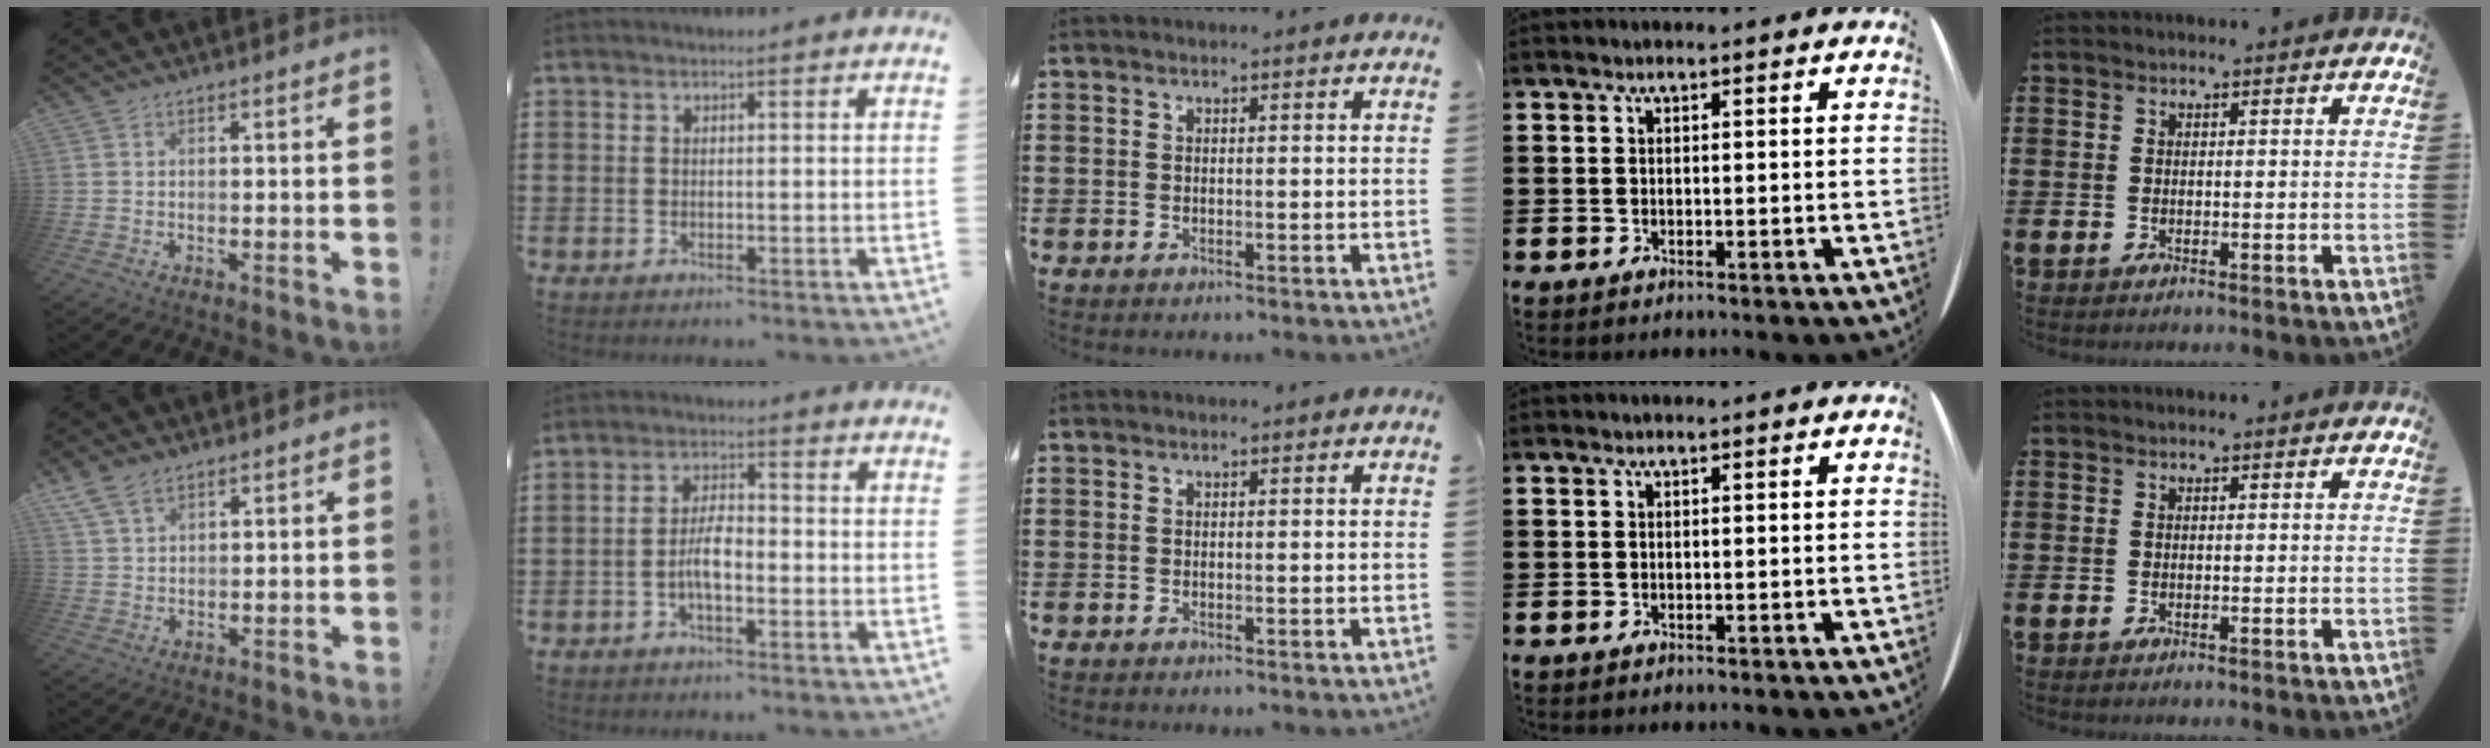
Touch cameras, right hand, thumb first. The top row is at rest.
{"thumb": {"total": 5.6, "force": [4.1, 2.6, 2.7], "torque": [-0.061, -0.012, 0.082]}, "index": {"total": 4.5, "force": [-1.5, 1.6, 4.0], "torque": [-0.083, 0.004, -0.031]}}